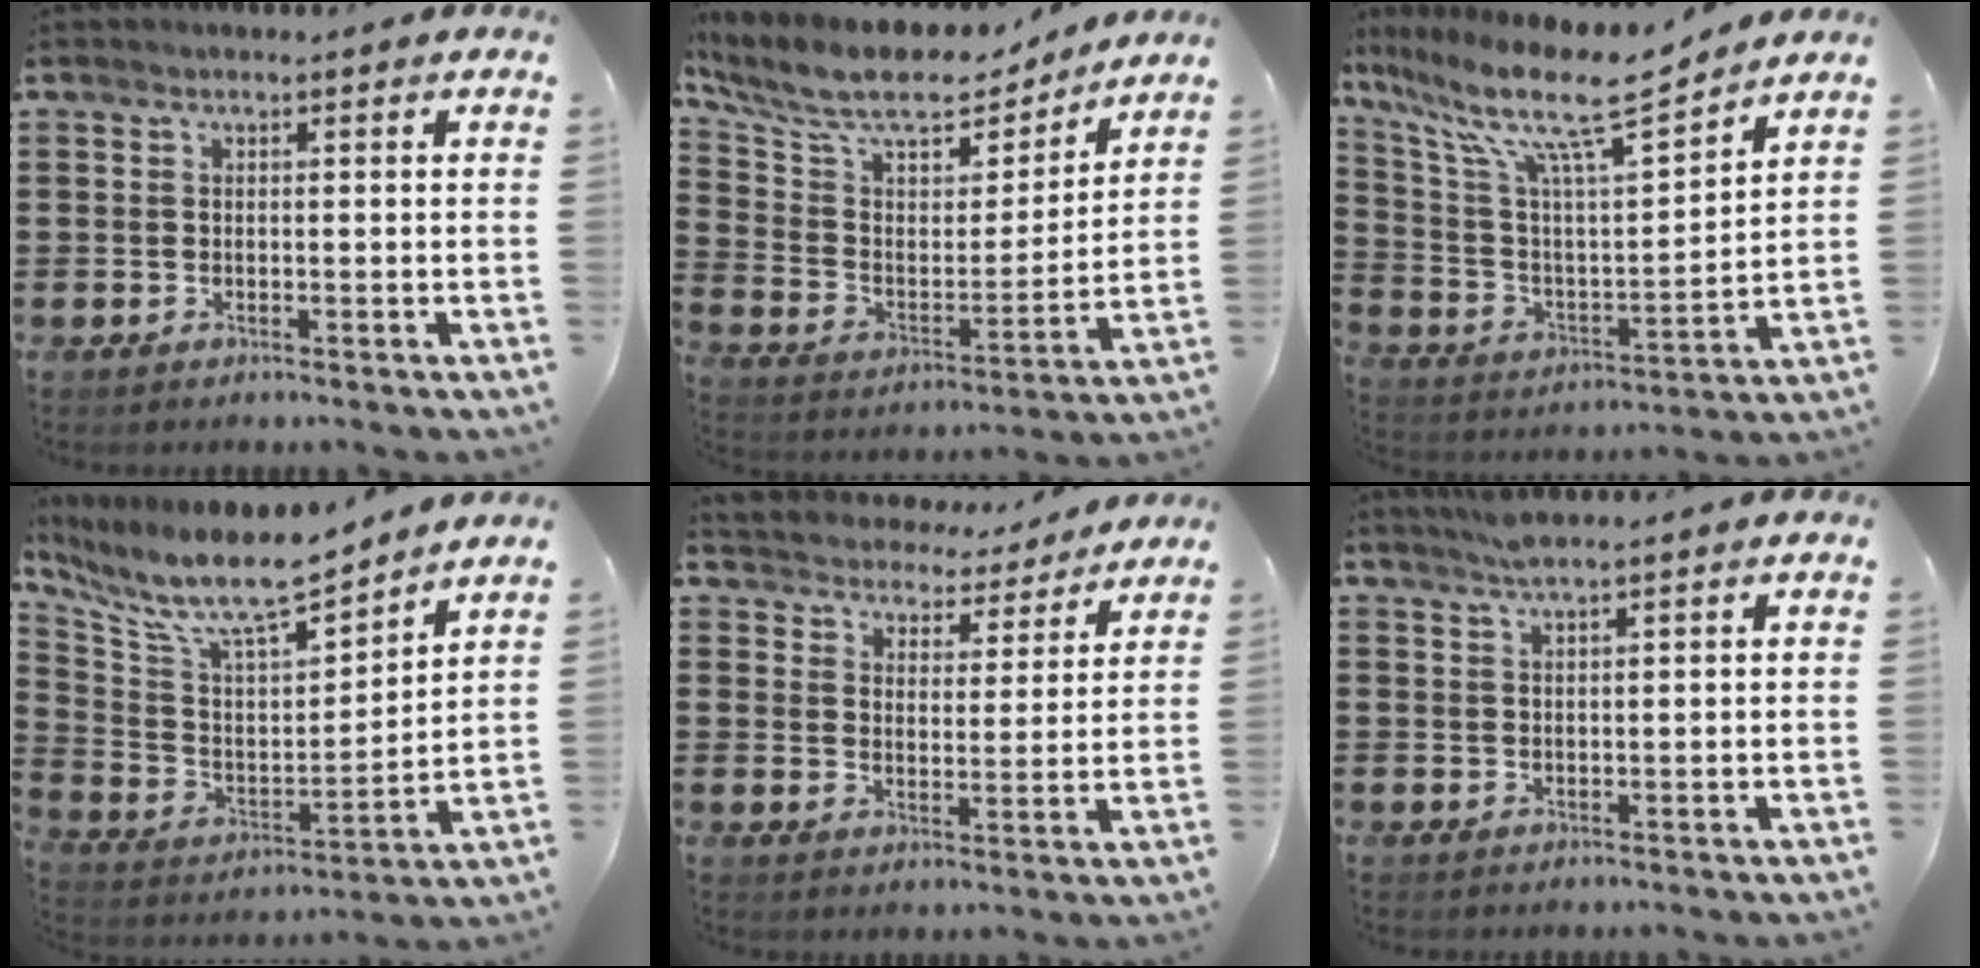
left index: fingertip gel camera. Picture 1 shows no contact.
{"total": 10.5, "force": [8.8, 3.0, 4.9], "torque": [-0.134, -0.048, 0.153]}
{"total": 12.6, "force": [9.3, 1.5, 8.4], "torque": [-0.196, -0.052, 0.152]}
{"total": 10.5, "force": [8.8, 2.2, 5.3], "torque": [-0.142, -0.053, 0.153]}
{"total": 4.5, "force": [4.4, 0.2, -0.7], "torque": [-0.016, -0.038, 0.074]}
{"total": 2.3, "force": [1.9, -0.1, 1.3], "torque": [-0.029, 0.000, 0.036]}